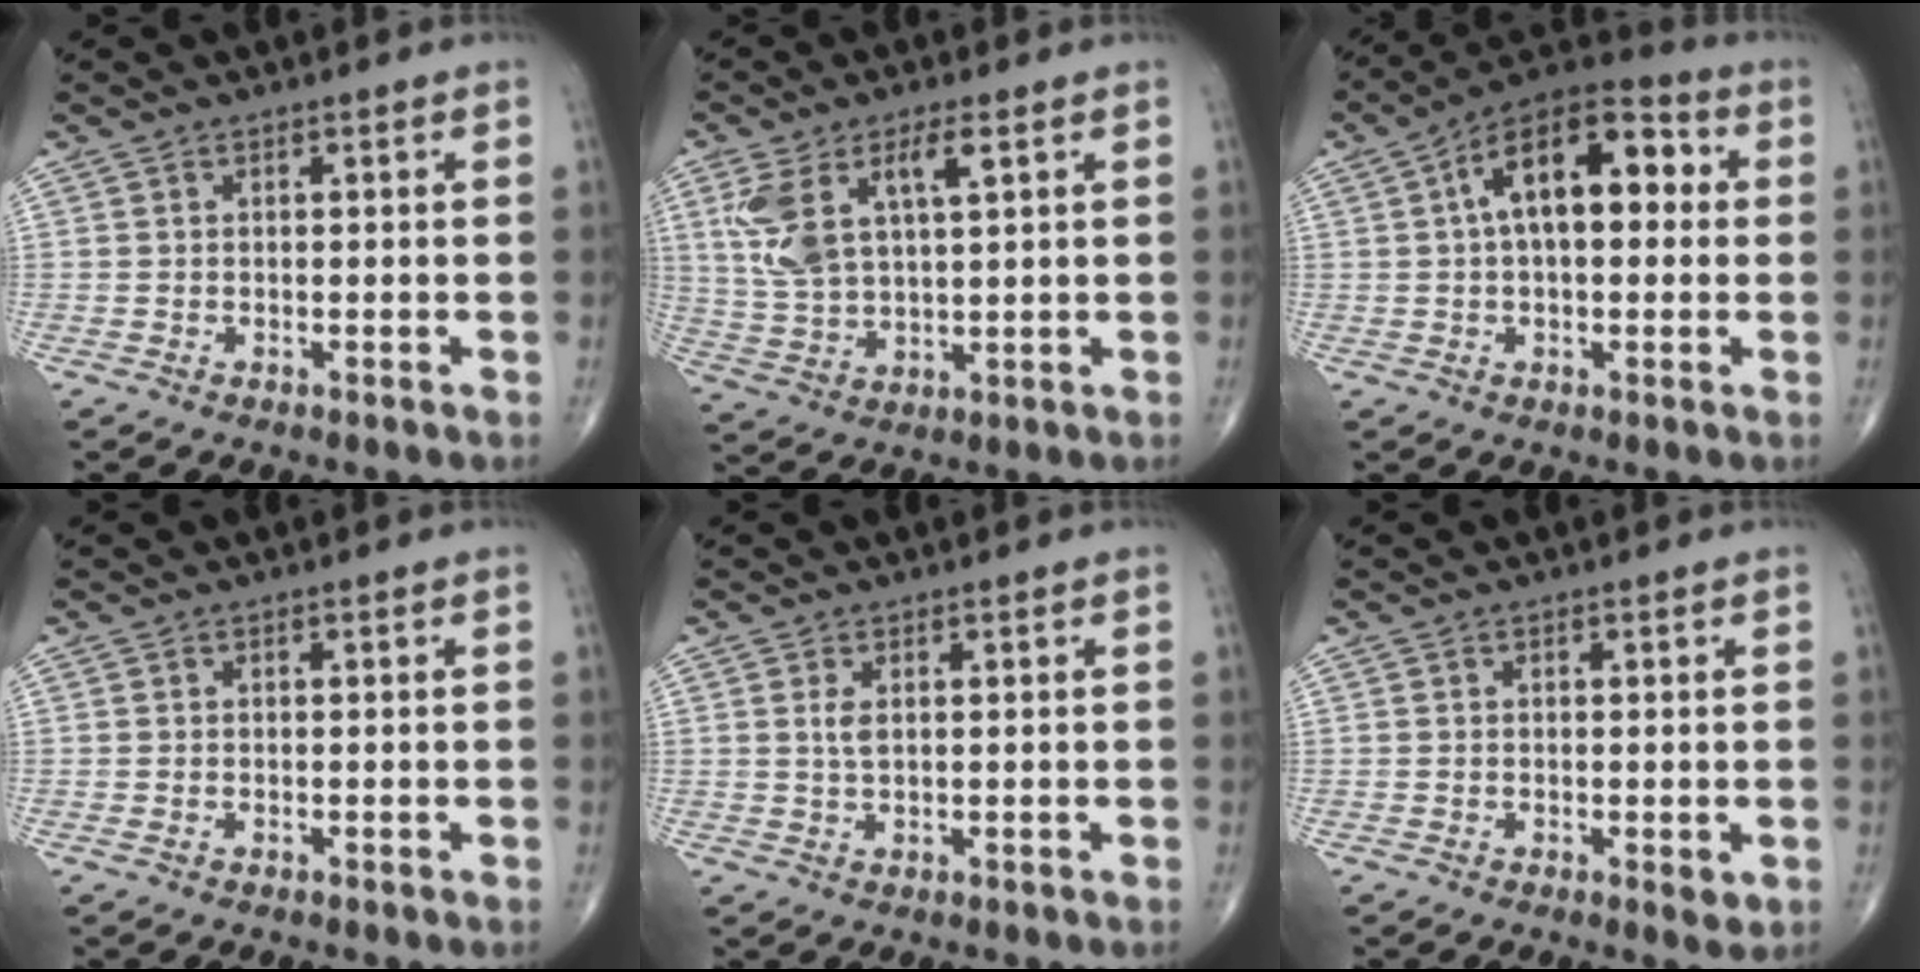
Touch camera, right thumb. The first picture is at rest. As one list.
[{"total": 11.2, "force": [4.1, 4.7, 9.3], "torque": [-0.193, -0.003, 0.088]}, {"total": 15.7, "force": [2.8, 8.1, 13.1], "torque": [-0.187, 0.038, 0.035]}, {"total": 0.0}, {"total": 1.8, "force": [0.6, 0.8, 1.5], "torque": [-0.030, -0.001, 0.015]}, {"total": 1.6, "force": [-0.2, 0.6, 1.5], "torque": [-0.021, -0.006, -0.002]}]